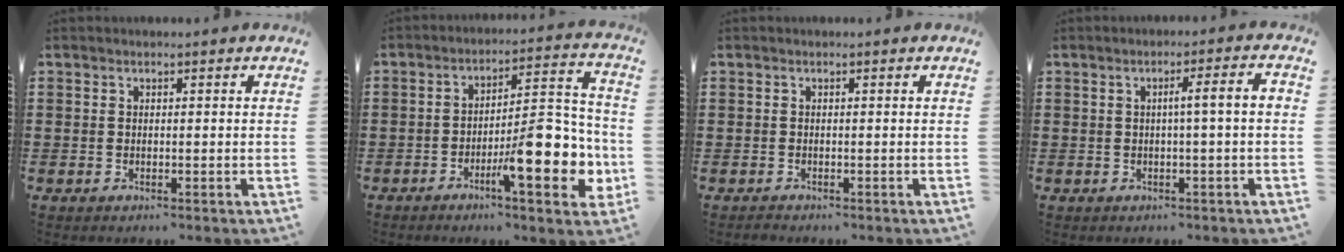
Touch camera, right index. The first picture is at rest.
{"total": 12.5, "force": [-5.0, 3.6, 10.8], "torque": [-0.155, -0.003, -0.089]}
{"total": 0.7, "force": [-0.7, -0.2, -0.1], "torque": [0.003, -0.001, -0.014]}
{"total": 3.6, "force": [-0.3, -0.6, 3.5], "torque": [-0.061, -0.006, -0.010]}